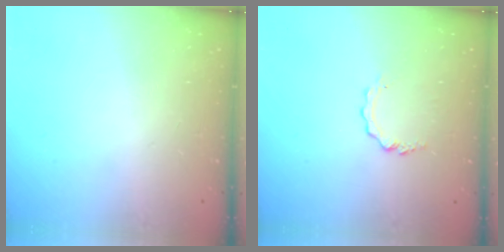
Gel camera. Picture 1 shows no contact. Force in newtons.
{"total": 3.3, "press": 3.3, "slide": 0.3}